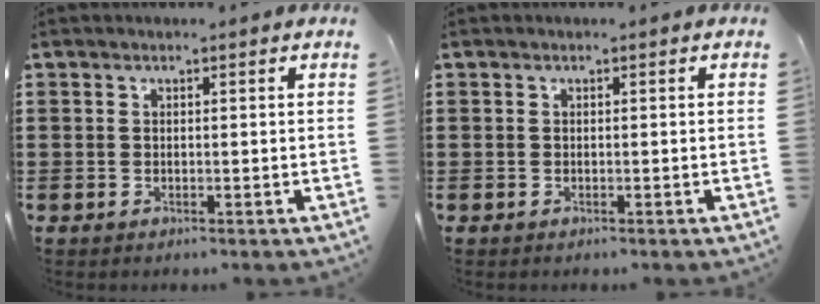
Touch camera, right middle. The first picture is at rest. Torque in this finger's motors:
{"motor_torque": [0.33, 0.10, -0.01, -0.01]}